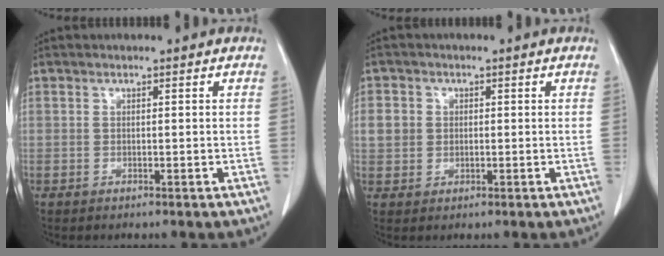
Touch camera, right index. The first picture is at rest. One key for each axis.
{"total": 3.9, "fx": 0.4, "fy": 3.6, "fz": 1.5, "tx": -0.031, "ty": 0.014, "tz": 0.013}